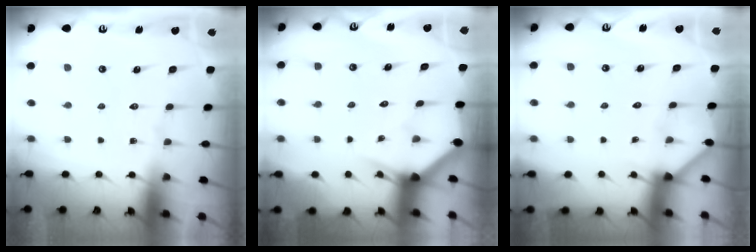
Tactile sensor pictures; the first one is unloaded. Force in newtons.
{"total": 2.9, "press": 2.9, "slide": 0.1}
{"total": 2.0, "press": 2.0, "slide": 0.2}